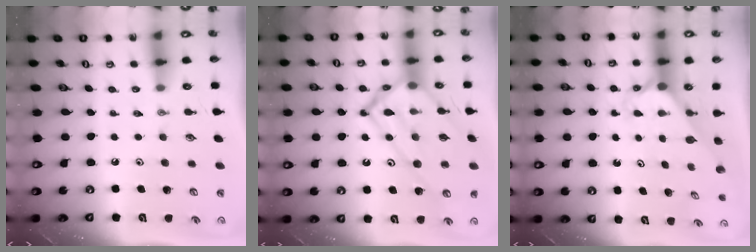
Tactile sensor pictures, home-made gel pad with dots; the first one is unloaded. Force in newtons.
{"total": 22.5, "press": 22.4, "slide": 2.0}
{"total": 2.4, "press": 2.4, "slide": 0.2}